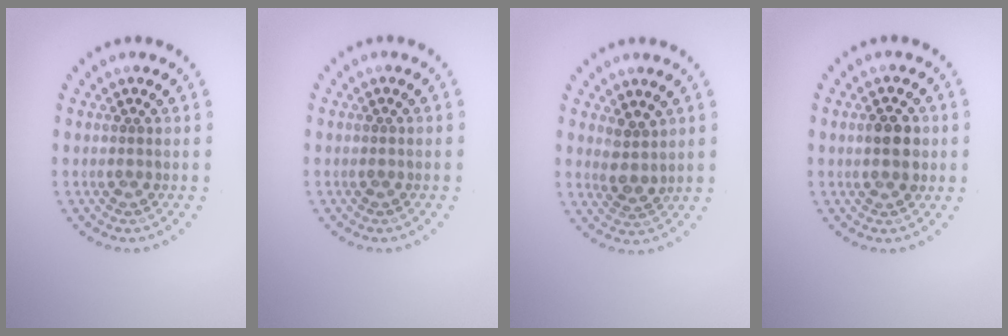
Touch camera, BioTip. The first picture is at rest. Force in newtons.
{"total": 0.0}
{"total": 2.2, "press": 1.8, "slide": 1.2}
{"total": 2.9, "press": 2.9, "slide": 0.2}